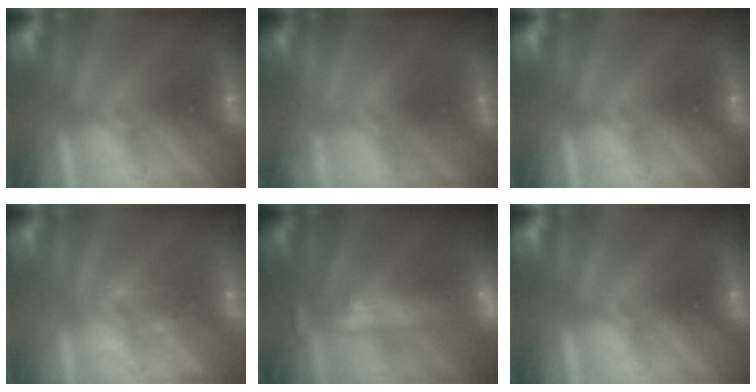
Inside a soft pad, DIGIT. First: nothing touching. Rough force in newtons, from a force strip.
{"total": 2.3}
{"total": 0.0}
{"total": 1.6}
{"total": 9.3}
{"total": 0.0}